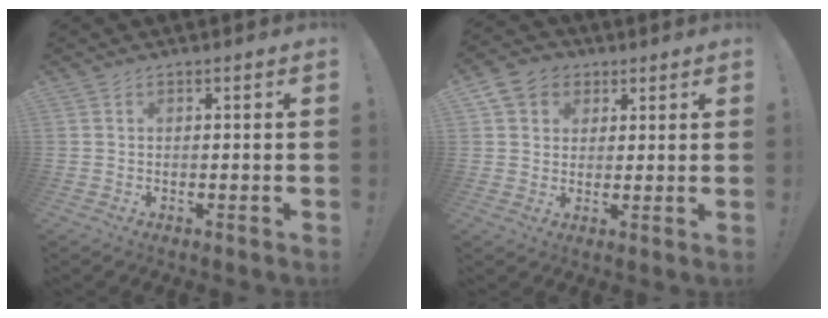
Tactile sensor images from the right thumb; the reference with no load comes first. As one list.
[{"total": 7.8, "force": [3.4, 6.6, 2.4], "torque": [-0.036, -0.011, 0.070]}]